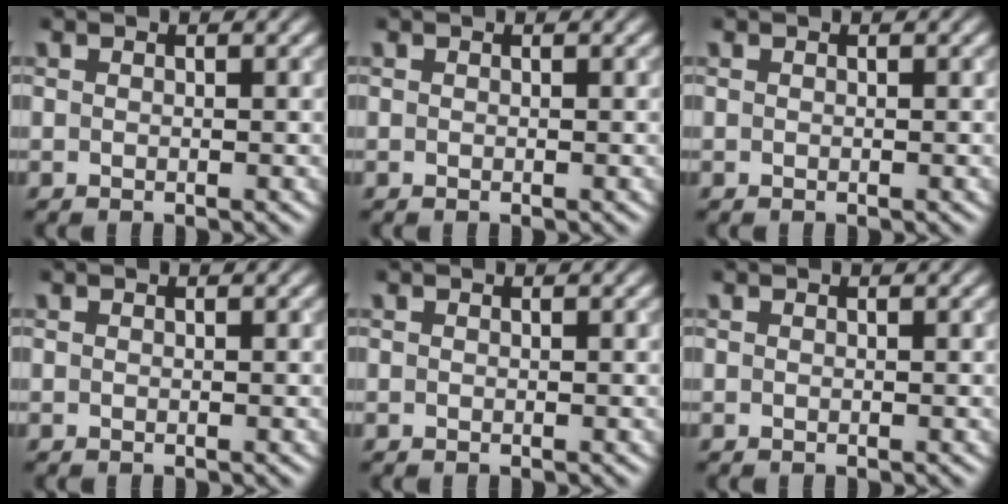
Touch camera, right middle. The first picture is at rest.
{"total": 0.0}
{"total": 0.0}
{"total": 0.0}
{"total": 0.0}
{"total": 0.0}